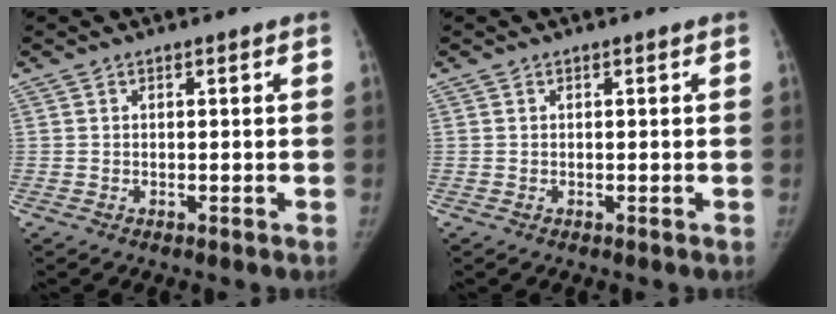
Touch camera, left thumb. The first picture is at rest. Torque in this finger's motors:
{"motor_torque": [0.01, 0.03, 0.28, -0.12, 0.03]}